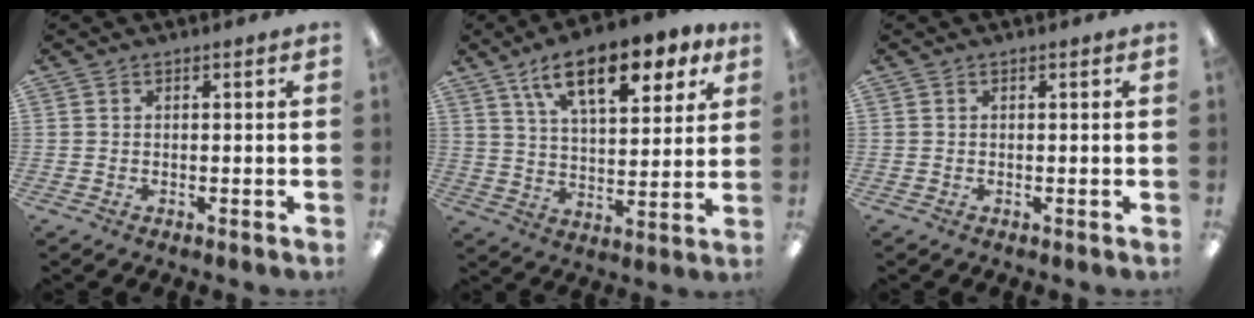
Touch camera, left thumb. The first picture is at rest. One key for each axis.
{"total": 15.8, "fx": 9.6, "fy": 6.6, "fz": 10.6, "tx": -0.159, "ty": -0.035, "tz": 0.160}
{"total": 0.0}